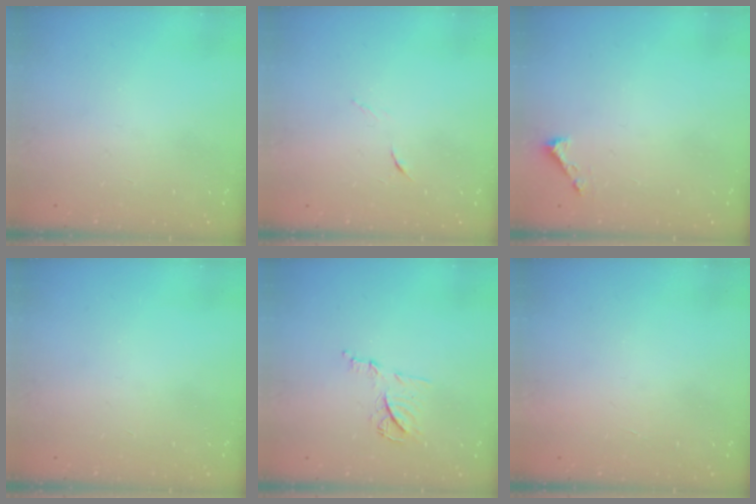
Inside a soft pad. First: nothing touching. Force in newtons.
{"total": 4.1, "press": 4.0, "slide": 1.1}
{"total": 1.6, "press": 1.6, "slide": 0.1}
{"total": 0.0}
{"total": 9.1, "press": 9.1, "slide": 0.5}
{"total": 1.6, "press": 1.5, "slide": 0.1}